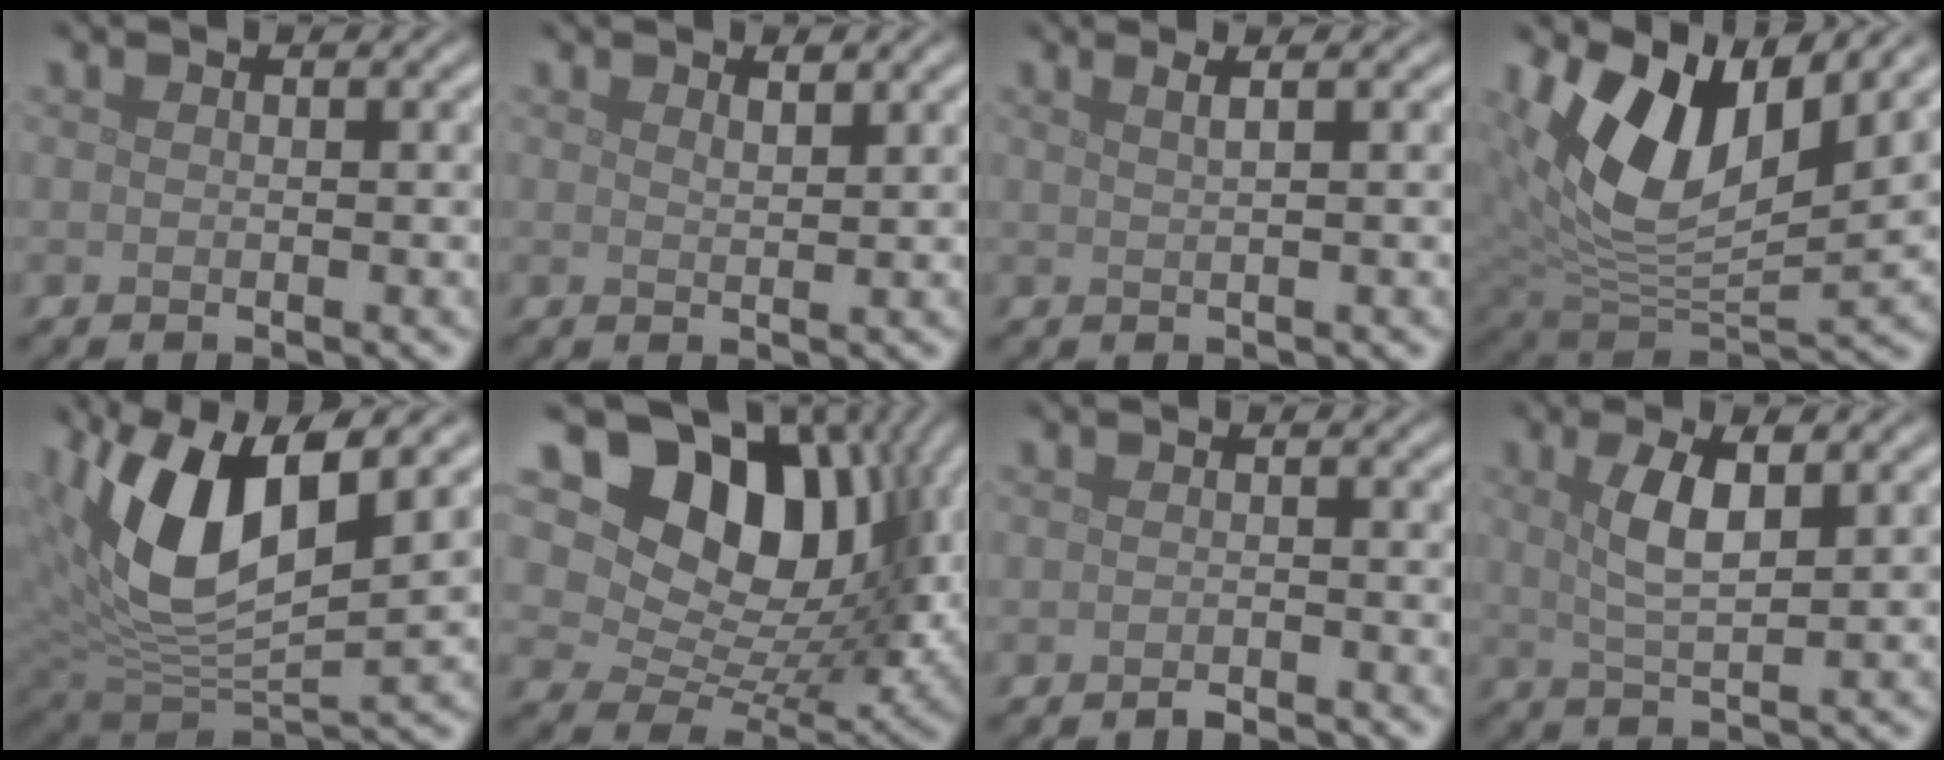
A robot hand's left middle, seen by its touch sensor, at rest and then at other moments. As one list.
[{"total": 1.2, "force": [1.0, 0.2, 0.5], "torque": [-0.008, -0.001, 0.018]}, {"total": 2.6, "force": [1.5, 1.1, 1.9], "torque": [-0.007, 0.007, -0.007]}, {"total": 10.5, "force": [4.6, 5.7, 7.6], "torque": [-0.148, -0.012, 0.084]}, {"total": 10.9, "force": [4.3, 4.8, 8.8], "torque": [-0.178, -0.003, 0.079]}, {"total": 14.5, "force": [5.7, 9.5, 9.4], "torque": [-0.147, 0.018, 0.101]}, {"total": 1.1, "force": [-1.0, 0.1, 0.4], "torque": [-0.005, -0.001, -0.019]}, {"total": 4.1, "force": [1.4, 1.3, 3.6], "torque": [-0.073, 0.002, 0.027]}]